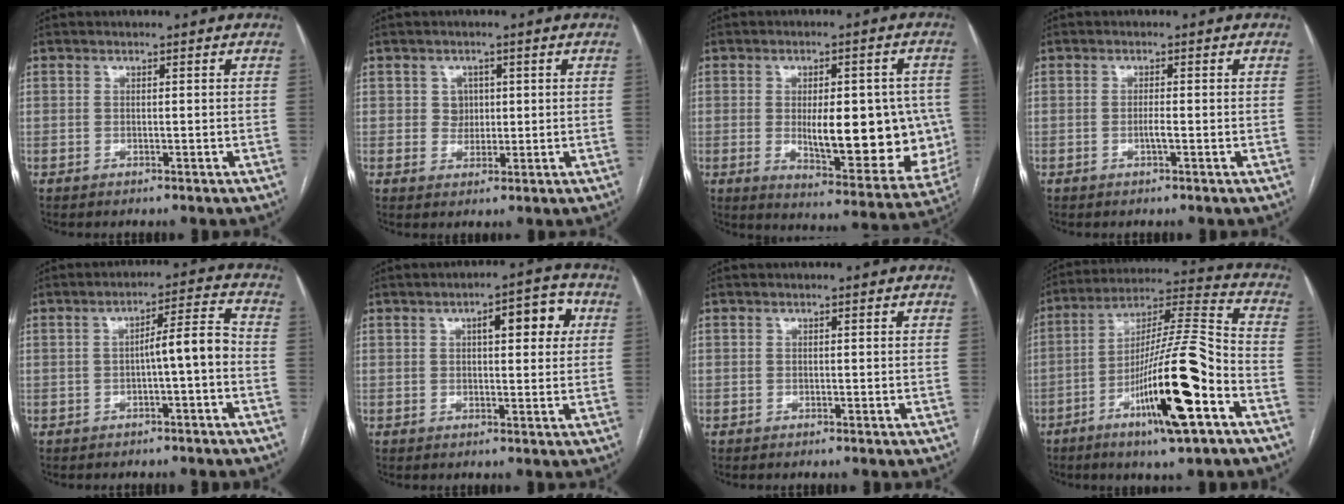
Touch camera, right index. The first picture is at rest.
{"total": 2.7, "force": [0.7, 2.4, 0.8], "torque": [-0.003, 0.004, 0.012]}
{"total": 18.1, "force": [-1.3, 6.3, 16.9], "torque": [-0.196, 0.006, 0.004]}
{"total": 1.4, "force": [-0.5, -0.1, 1.3], "torque": [-0.028, -0.001, -0.009]}
{"total": 5.5, "force": [-1.3, 0.3, 5.3], "torque": [-0.075, 0.020, -0.017]}
{"total": 6.8, "force": [2.2, 2.1, 6.1], "torque": [-0.079, 0.019, 0.024]}
{"total": 0.0}
{"total": 19.0, "force": [-7.8, 1.1, 17.3], "torque": [-0.312, -0.011, -0.131]}